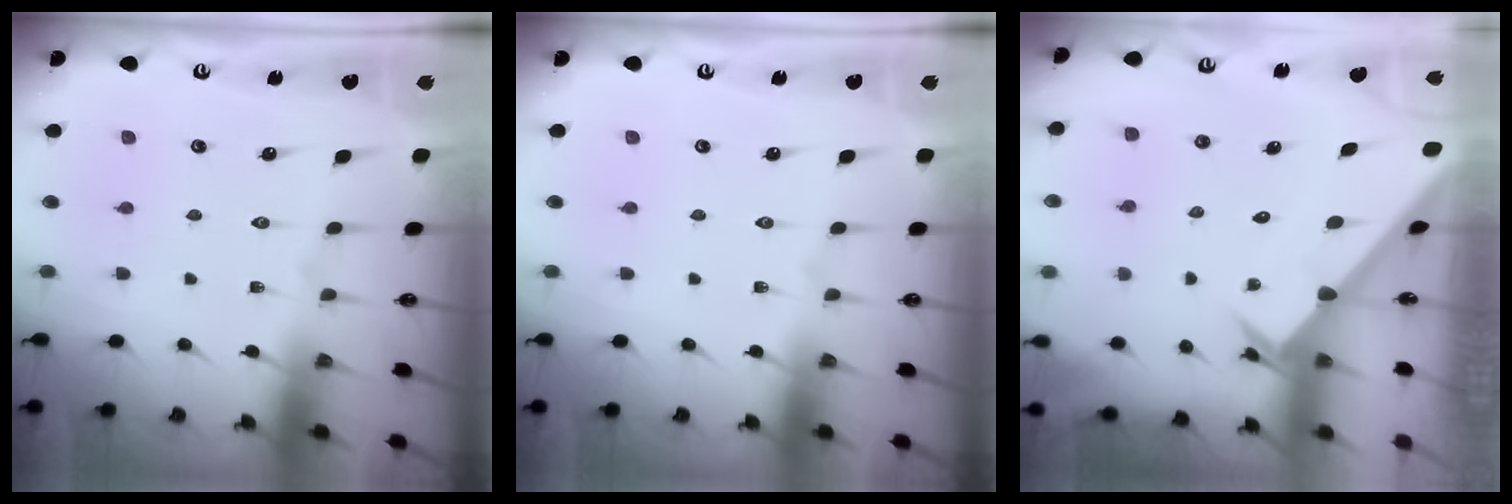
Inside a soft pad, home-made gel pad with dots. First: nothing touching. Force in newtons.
{"total": 0.0}
{"total": 2.2, "press": 2.2, "slide": 0.2}